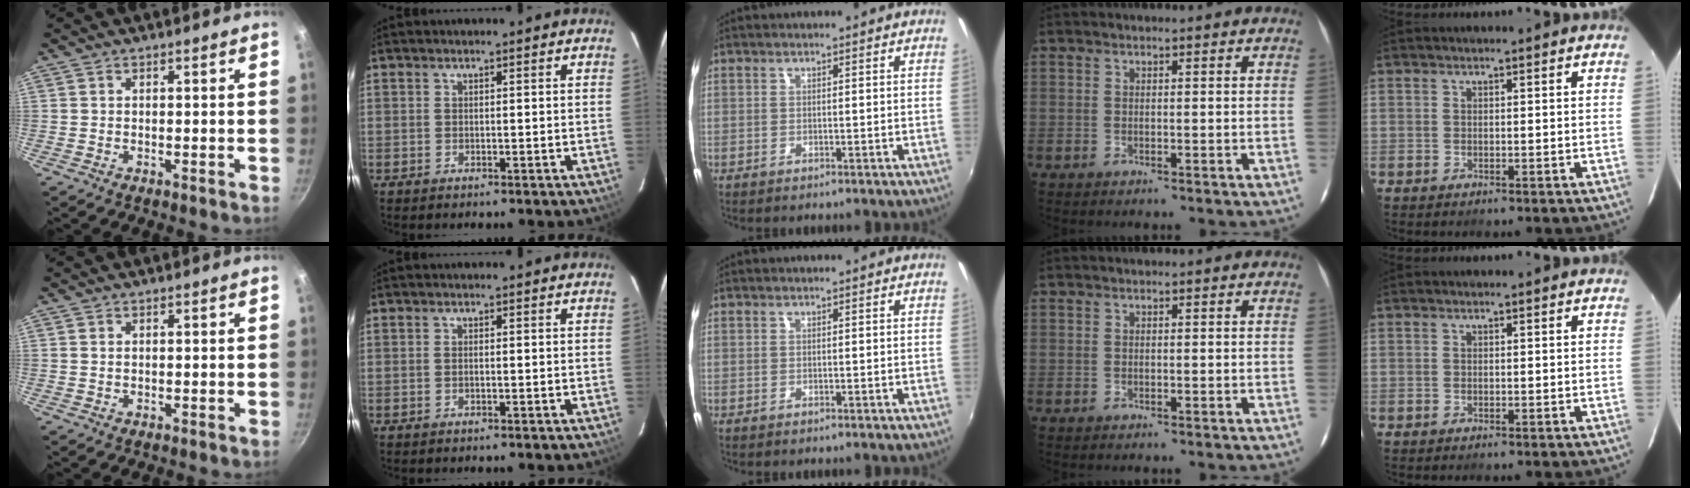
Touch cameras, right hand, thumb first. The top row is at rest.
{"thumb": {"total": 0.5, "force": [0.2, 0.4, 0.3], "torque": [-0.005, 0.002, 0.004]}, "index": {"total": 0.7, "force": [-0.2, 0.1, 0.7], "torque": [-0.015, 0.001, -0.004]}}